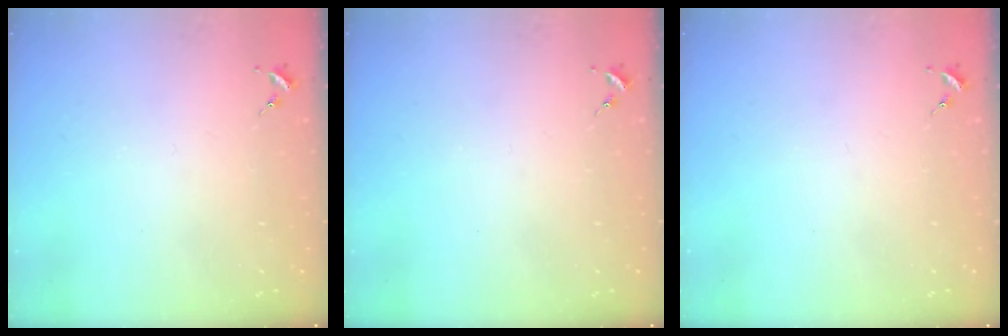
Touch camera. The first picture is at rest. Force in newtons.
{"total": 0.0}
{"total": 0.0}